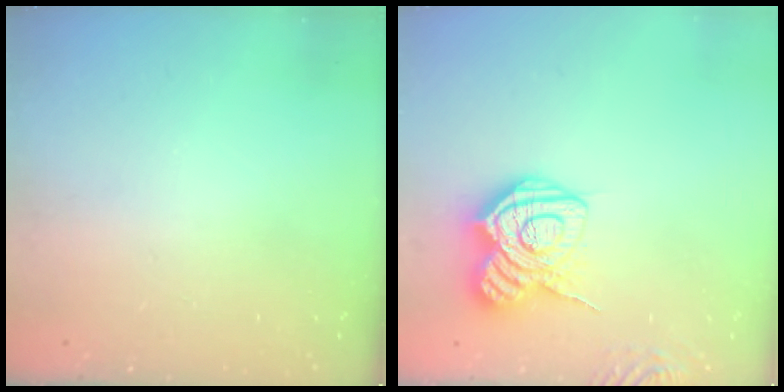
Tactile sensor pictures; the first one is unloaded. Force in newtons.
{"total": 13.5, "press": 13.5, "slide": 0.9}